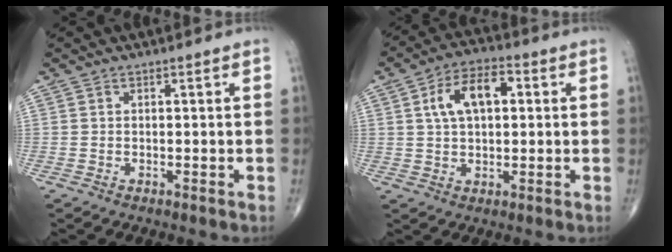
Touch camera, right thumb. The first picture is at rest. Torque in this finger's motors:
{"motor_torque": [0.01, 0.13, 0.44, 0.08, 0.07]}